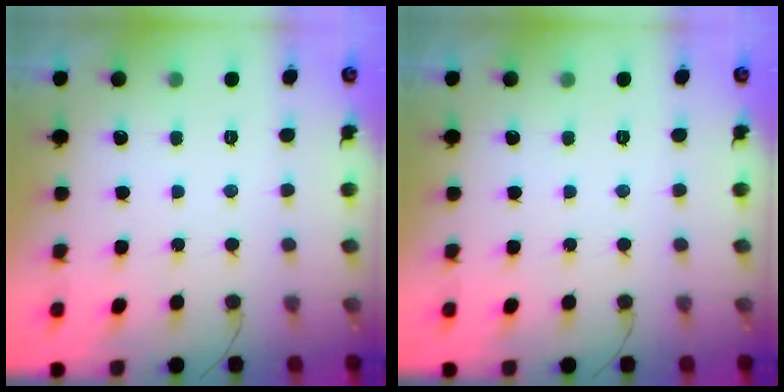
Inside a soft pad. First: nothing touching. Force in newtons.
{"total": 0.0}